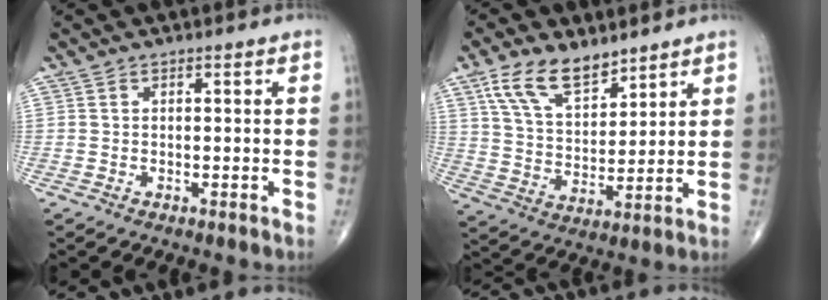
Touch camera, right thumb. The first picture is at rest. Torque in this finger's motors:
{"motor_torque": [-0.01, 0.18, 0.24, 0.21, 0.25]}